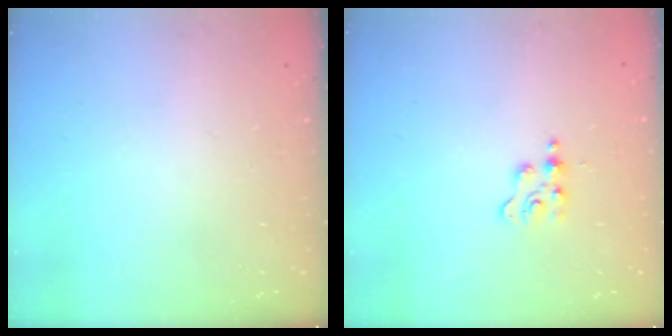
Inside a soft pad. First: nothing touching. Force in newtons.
{"total": 2.3, "press": 2.3, "slide": 0.4}